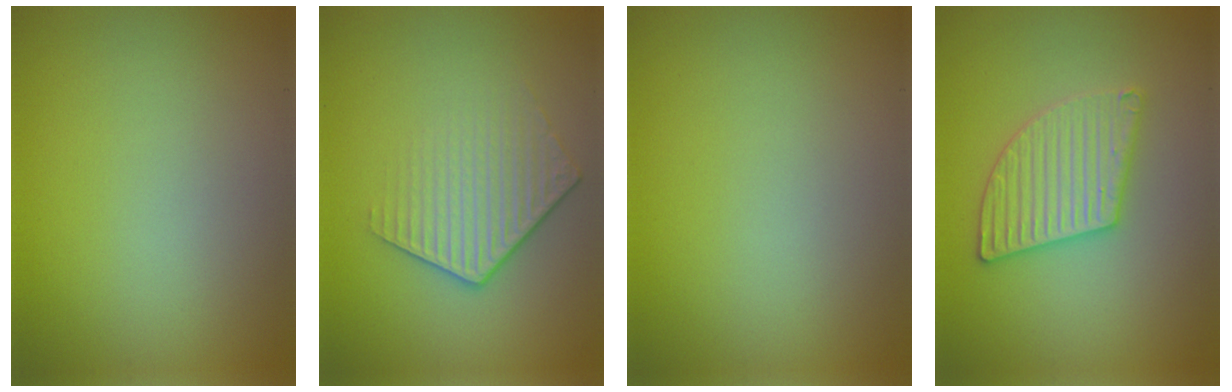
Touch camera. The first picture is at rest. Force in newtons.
{"total": 4.2, "press": 2.9, "slide": 3.1}
{"total": 0.0}
{"total": 3.6, "press": 3.6, "slide": 0.3}